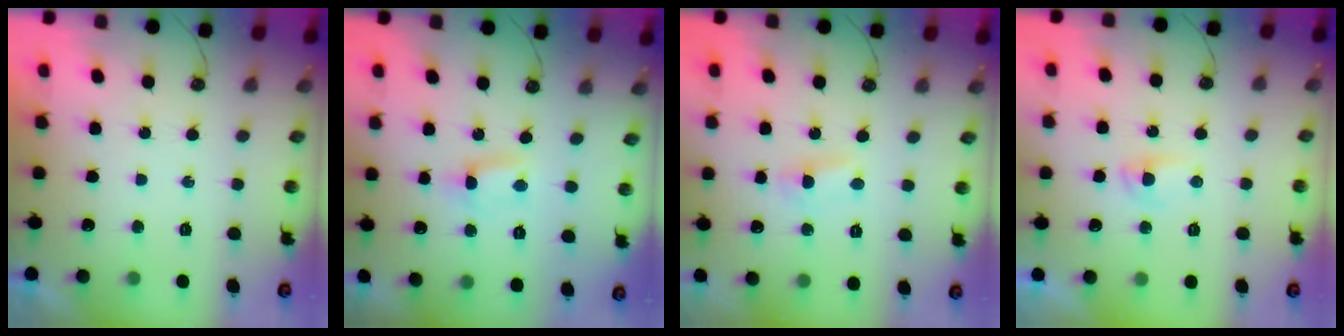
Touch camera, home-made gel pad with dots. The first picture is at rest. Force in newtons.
{"total": 0.6, "press": 0.3, "slide": 0.5}
{"total": 1.5, "press": 1.3, "slide": 0.6}
{"total": 2.7, "press": 2.6, "slide": 0.4}